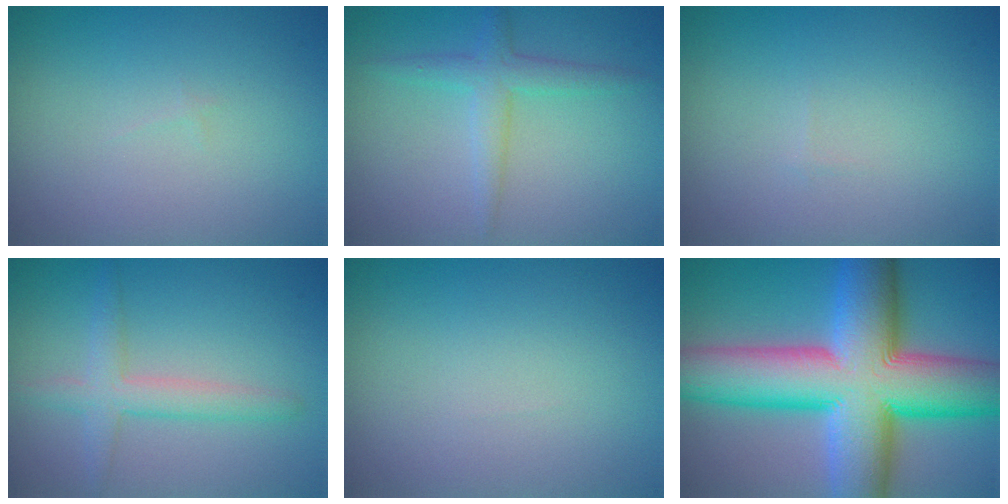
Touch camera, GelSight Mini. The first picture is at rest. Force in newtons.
{"total": 2.5, "press": 2.5, "slide": 0.1}
{"total": 0.0}
{"total": 2.9, "press": 2.9, "slide": 0.2}
{"total": 0.0}
{"total": 16.5, "press": 16.5, "slide": 0.4}